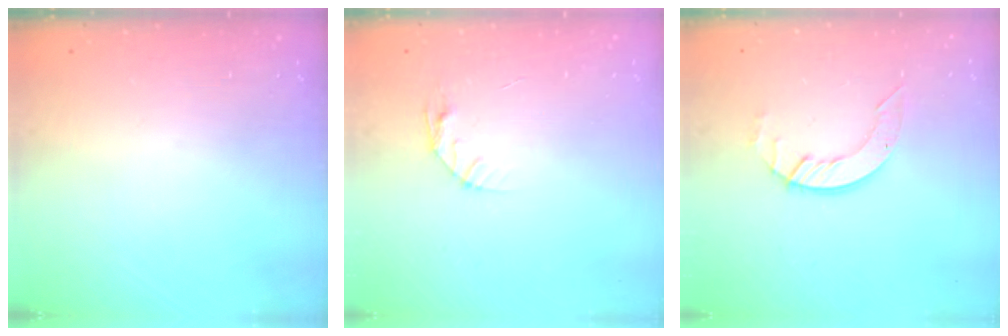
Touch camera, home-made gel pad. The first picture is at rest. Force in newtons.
{"total": 5.3, "press": 5.3, "slide": 0.6}
{"total": 6.1, "press": 6.1, "slide": 0.5}